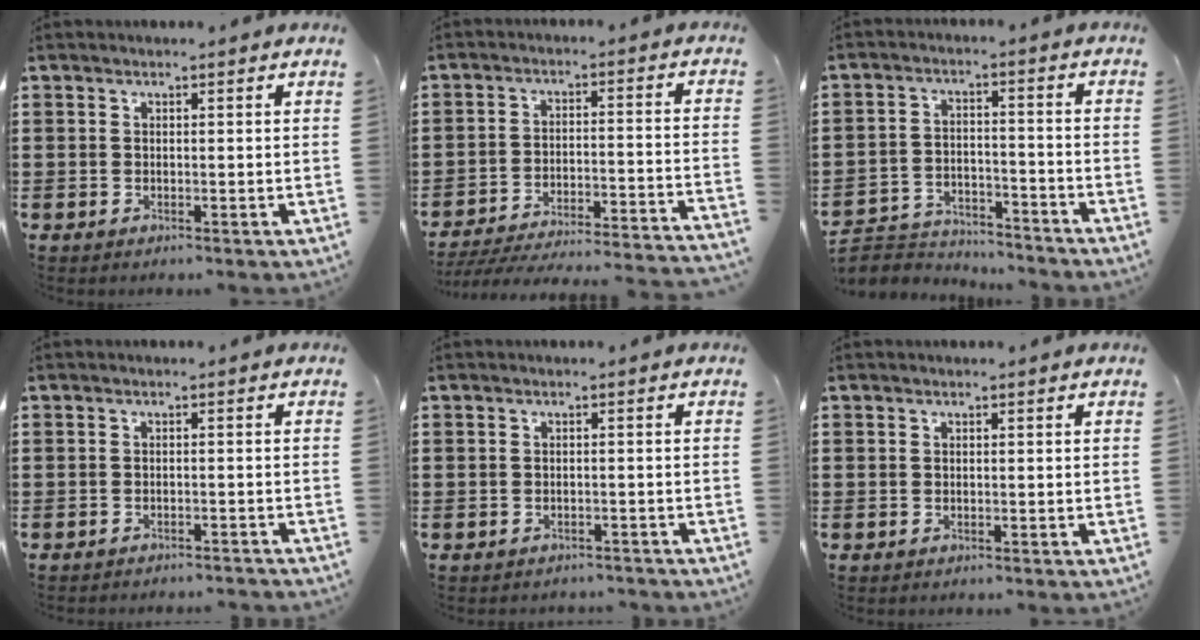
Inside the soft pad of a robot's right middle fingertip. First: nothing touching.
{"total": 5.1, "force": [-4.8, -0.2, 1.6], "torque": [-0.042, -0.016, -0.102]}
{"total": 4.1, "force": [-4.0, 0.8, 0.2], "torque": [-0.010, 0.007, -0.086]}
{"total": 1.3, "force": [-1.3, -0.1, 0.2], "torque": [-0.005, 0.003, -0.027]}
{"total": 1.3, "force": [-1.3, 0.3, -0.1], "torque": [-0.003, 0.001, -0.028]}
{"total": 0.0}